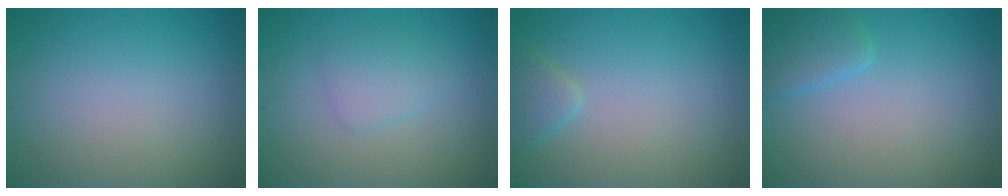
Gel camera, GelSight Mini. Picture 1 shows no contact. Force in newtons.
{"total": 1.9, "press": 1.9, "slide": 0.0}
{"total": 1.7, "press": 1.7, "slide": 0.1}
{"total": 2.3, "press": 2.3, "slide": 0.1}